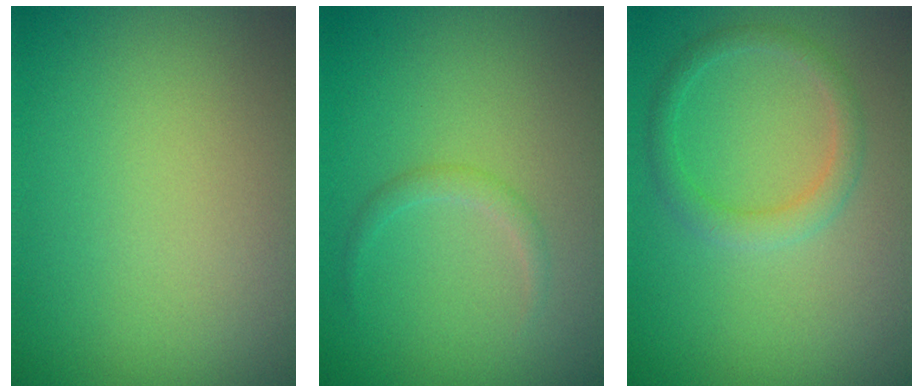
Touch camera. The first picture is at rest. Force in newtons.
{"total": 1.0, "press": 1.0, "slide": 0.1}
{"total": 2.0, "press": 2.0, "slide": 0.1}